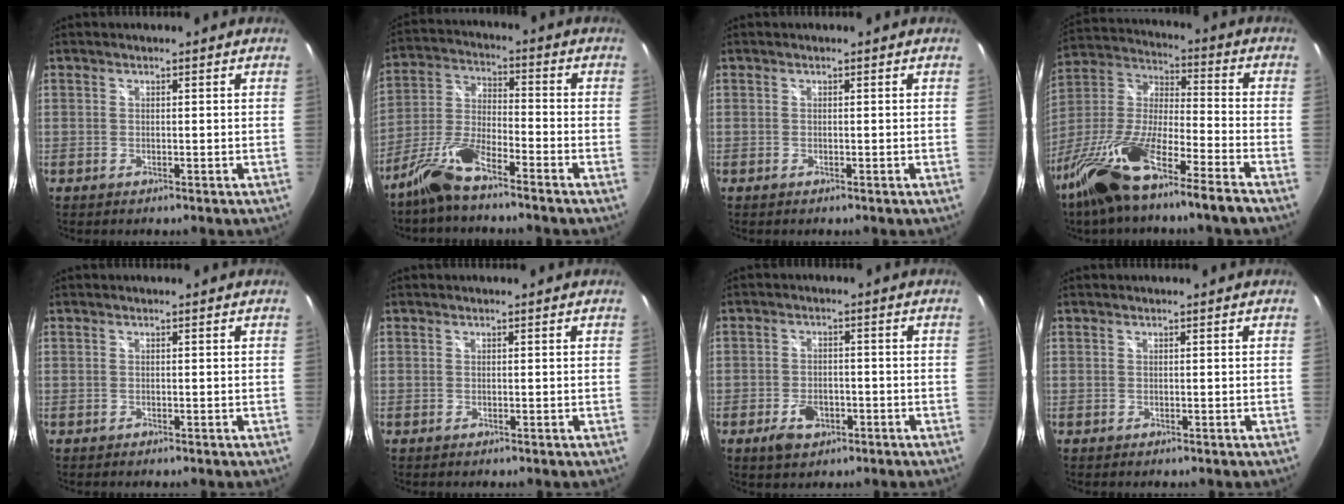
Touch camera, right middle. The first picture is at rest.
{"total": 9.3, "force": [-7.1, 1.6, 5.8], "torque": [-0.131, 0.006, -0.144]}
{"total": 0.0}
{"total": 19.4, "force": [-13.0, 2.5, 14.2], "torque": [-0.285, -0.017, -0.250]}
{"total": 0.0}
{"total": 0.0}
{"total": 5.3, "force": [-2.8, 3.3, 3.1], "torque": [-0.069, 0.000, -0.043]}
{"total": 0.0}